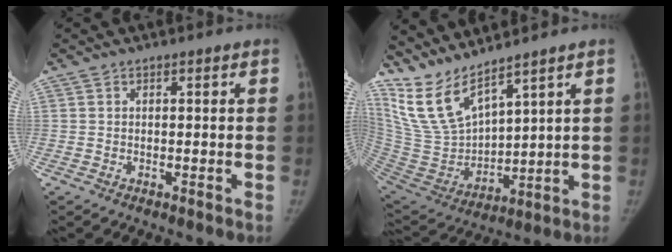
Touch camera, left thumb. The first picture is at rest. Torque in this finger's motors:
{"motor_torque": [0.21, 0.10, 1.08, -1.69, 0.32]}